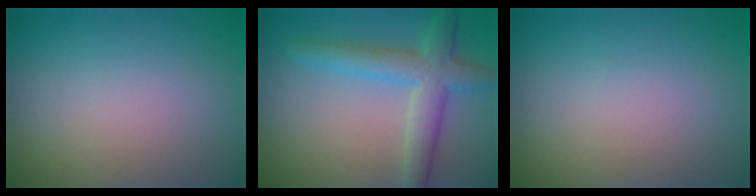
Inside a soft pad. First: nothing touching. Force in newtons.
{"total": 4.7, "press": 4.7, "slide": 0.1}
{"total": 0.0}